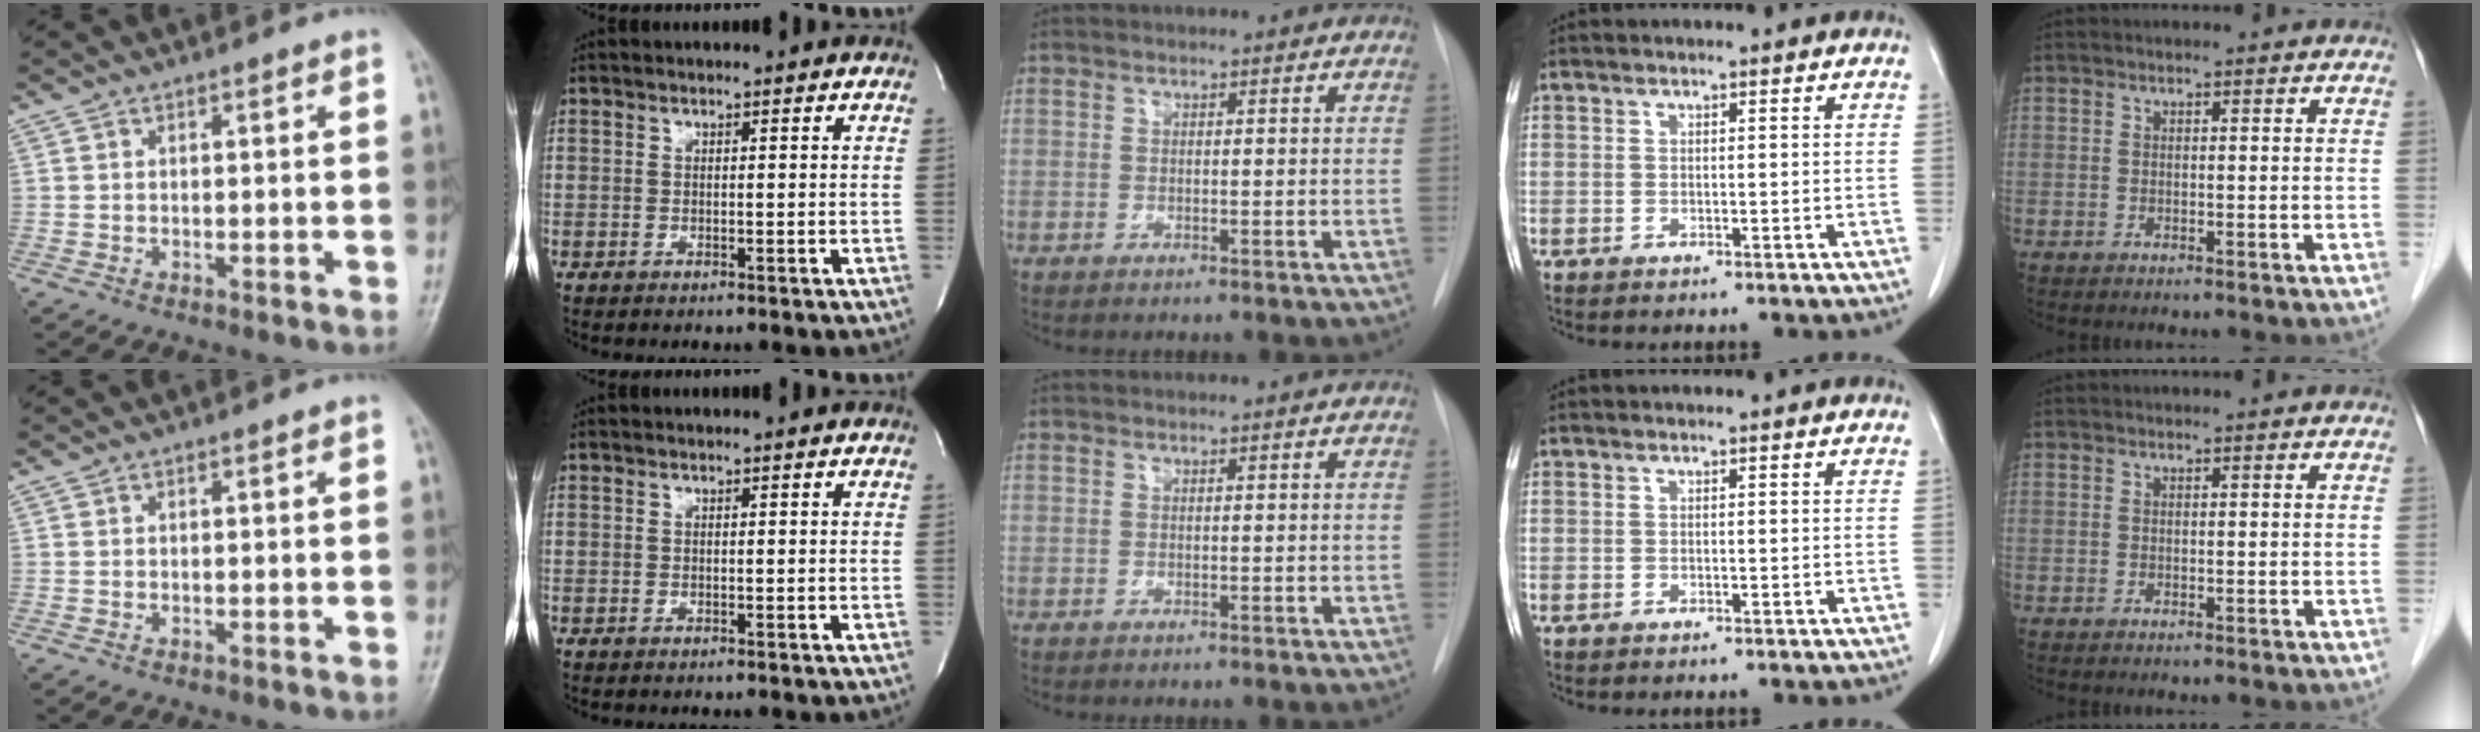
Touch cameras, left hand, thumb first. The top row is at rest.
{}